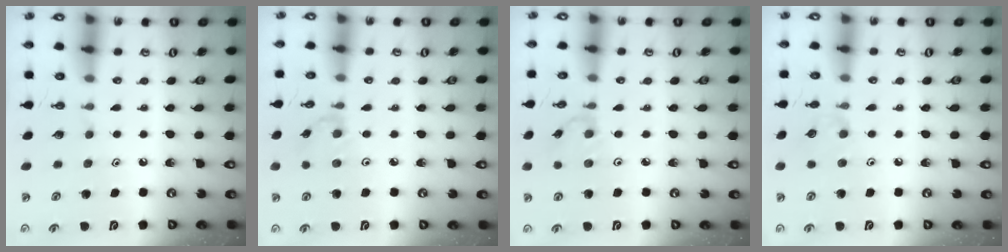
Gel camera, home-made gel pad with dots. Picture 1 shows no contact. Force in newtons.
{"total": 2.0, "press": 2.0, "slide": 0.4}
{"total": 0.7, "press": 0.7, "slide": 0.2}
{"total": 3.0, "press": 3.0, "slide": 0.5}